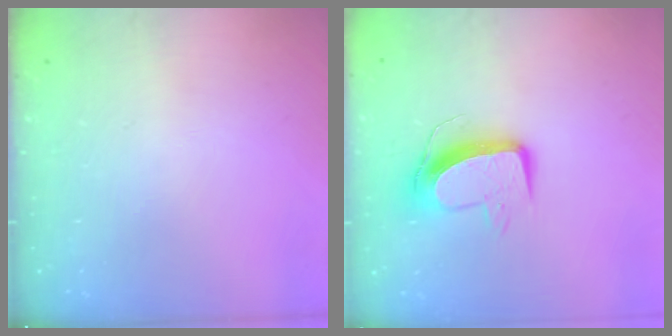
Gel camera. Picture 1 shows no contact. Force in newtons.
{"total": 11.0, "press": 10.9, "slide": 0.7}